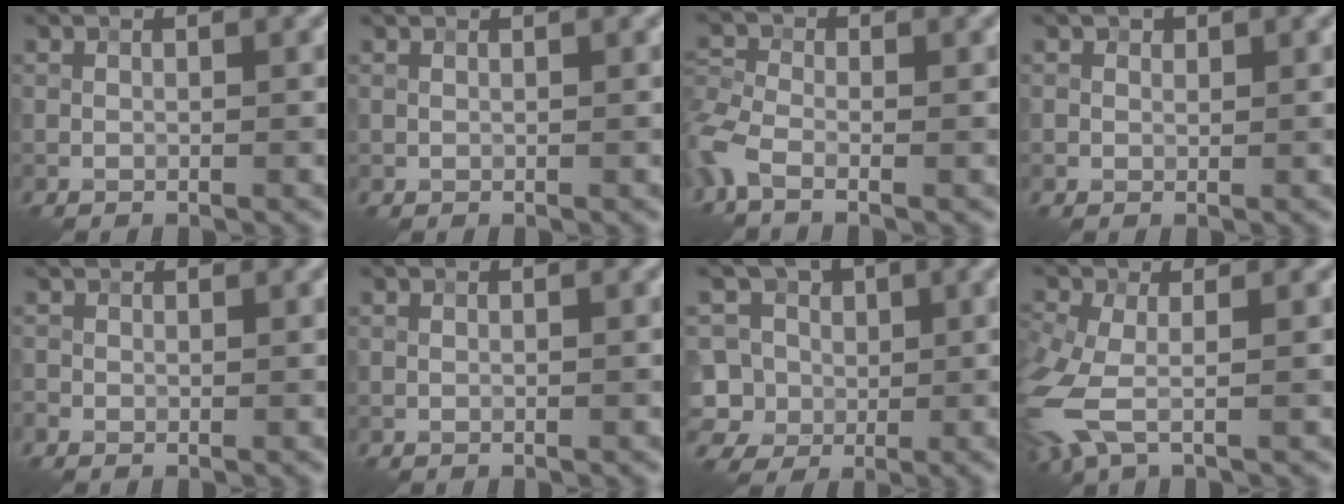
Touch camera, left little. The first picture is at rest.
{"total": 0.6, "force": [0.6, 0.2, -0.1], "torque": [0.002, 0.001, 0.012]}
{"total": 4.0, "force": [-2.3, 1.7, 2.8], "torque": [-0.073, -0.009, -0.067]}
{"total": 0.8, "force": [0.4, 0.7, 0.1], "torque": [0.001, -0.004, 0.005]}
{"total": 0.7, "force": [-0.1, 0.6, 0.2], "torque": [-0.007, 0.000, -0.009]}
{"total": 0.0}
{"total": 8.1, "force": [1.6, 7.2, 3.5], "torque": [-0.067, 0.029, -0.005]}
{"total": 5.9, "force": [-1.6, 2.9, 4.8], "torque": [-0.143, -0.018, -0.041]}